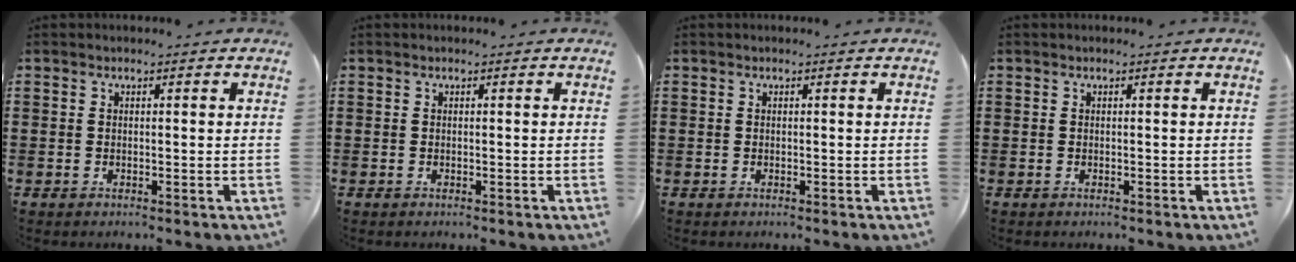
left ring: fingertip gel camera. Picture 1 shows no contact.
{"total": 0.0}
{"total": 0.0}
{"total": 0.0}